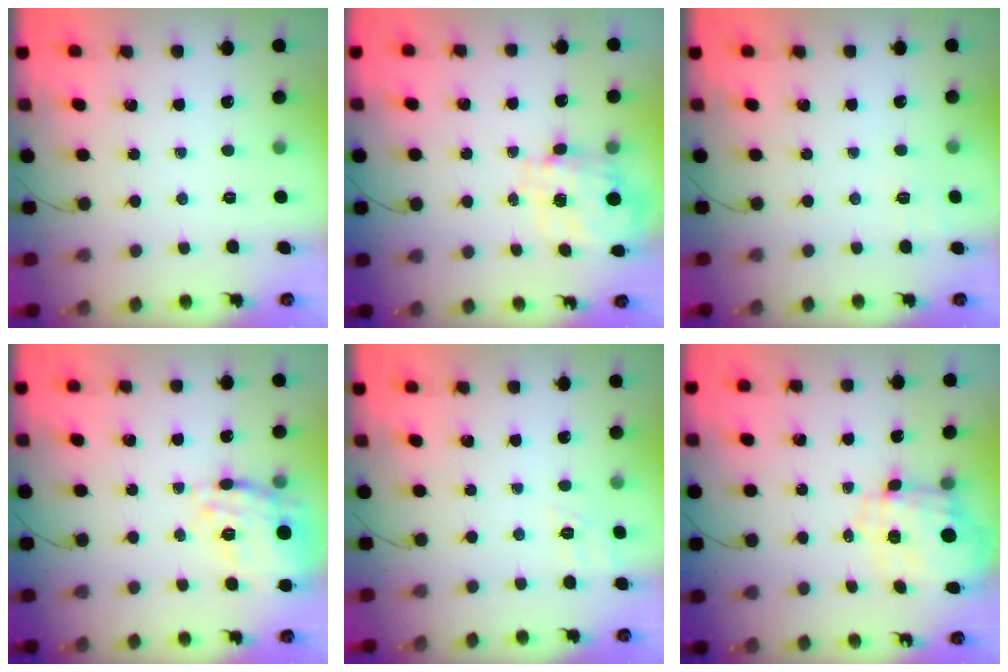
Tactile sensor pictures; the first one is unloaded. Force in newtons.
{"total": 10.2, "press": 10.2, "slide": 1.0}
{"total": 6.2, "press": 5.9, "slide": 2.0}
{"total": 20.3, "press": 20.2, "slide": 1.8}
{"total": 9.2, "press": 9.0, "slide": 2.0}
{"total": 3.6, "press": 3.2, "slide": 1.6}